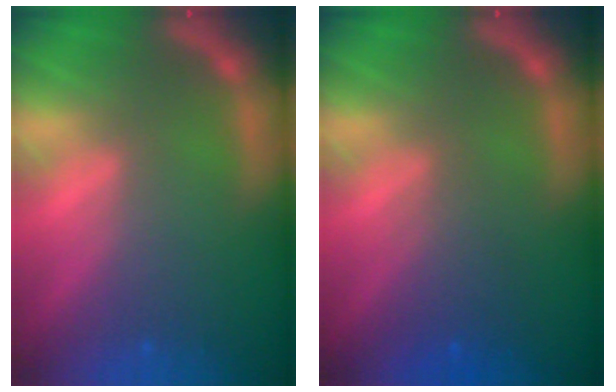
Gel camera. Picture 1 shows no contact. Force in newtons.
{"total": 2.5}